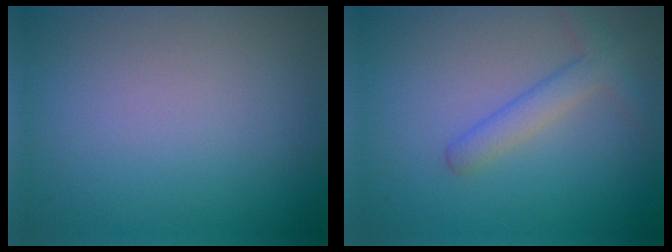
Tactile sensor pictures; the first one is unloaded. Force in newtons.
{"total": 2.5, "press": 2.5, "slide": 0.2}